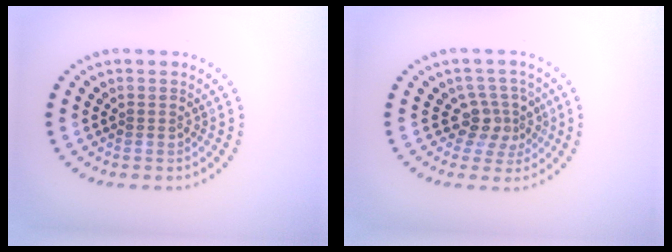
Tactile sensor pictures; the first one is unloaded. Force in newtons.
{"total": 2.9, "press": 2.3, "slide": 1.8}